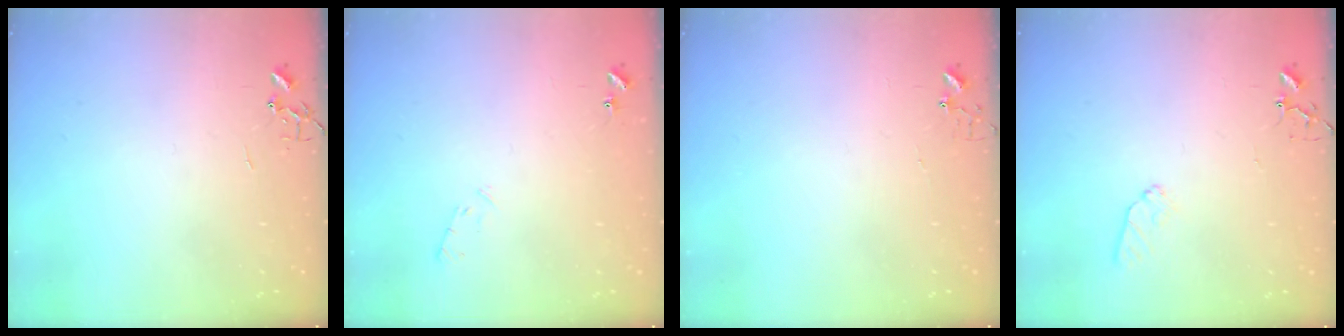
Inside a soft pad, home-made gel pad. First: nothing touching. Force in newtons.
{"total": 5.3, "press": 5.2, "slide": 0.9}
{"total": 3.6, "press": 3.6, "slide": 0.3}
{"total": 7.7, "press": 7.6, "slide": 0.9}